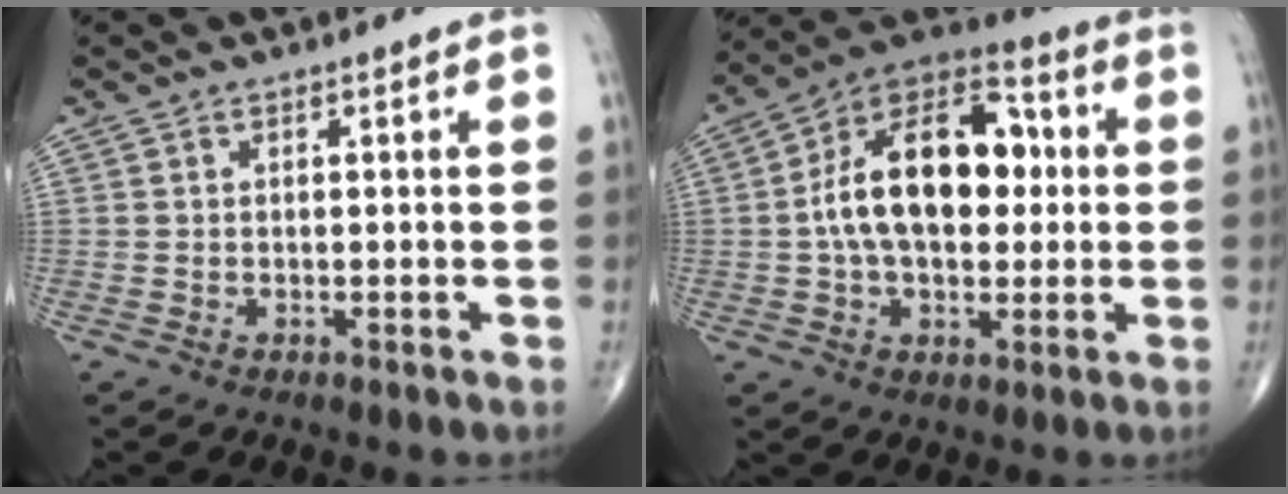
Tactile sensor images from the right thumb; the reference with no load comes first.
{"total": 19.9, "force": [1.5, 11.7, 16.0], "torque": [-0.240, 0.030, 0.018]}